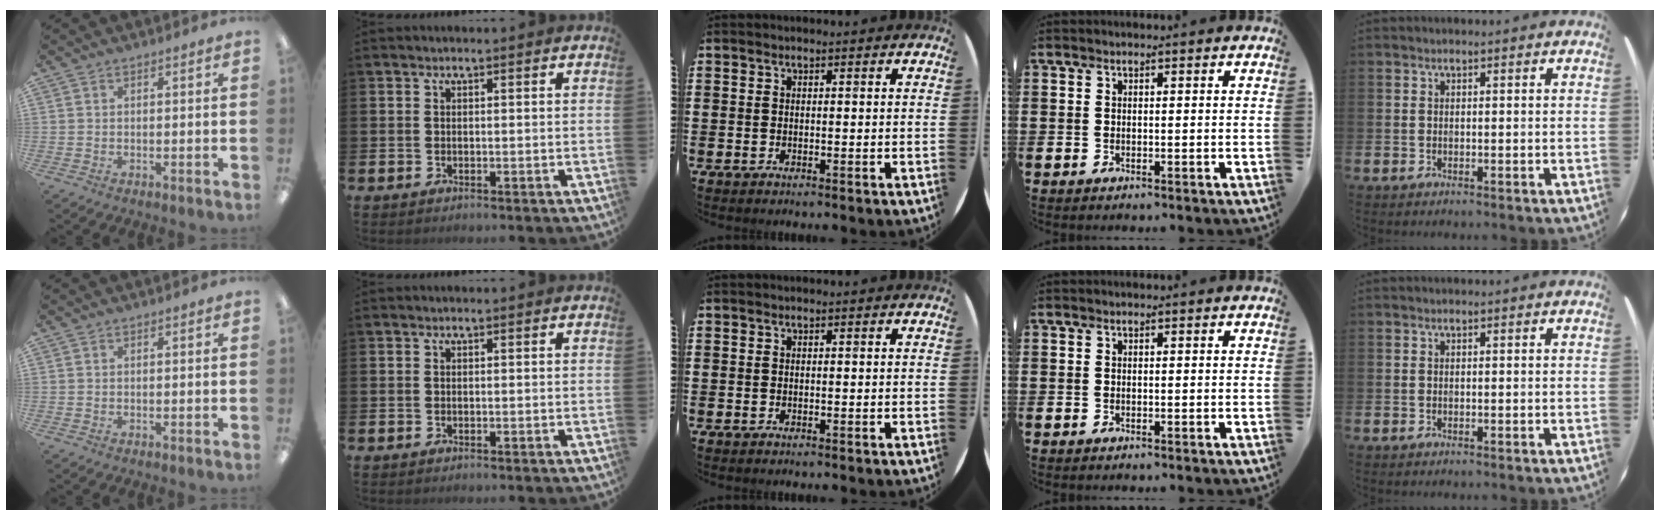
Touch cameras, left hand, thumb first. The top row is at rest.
{}